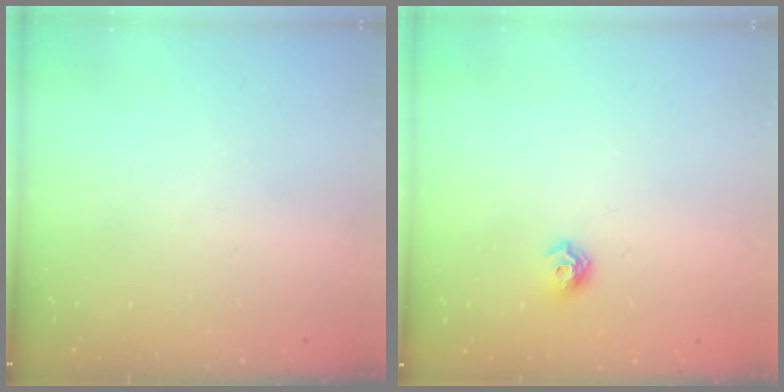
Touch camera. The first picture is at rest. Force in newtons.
{"total": 7.3, "press": 7.2, "slide": 0.8}